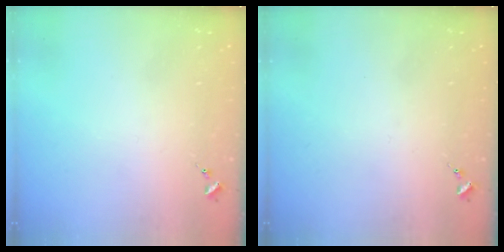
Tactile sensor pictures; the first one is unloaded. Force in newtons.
{"total": 0.0}